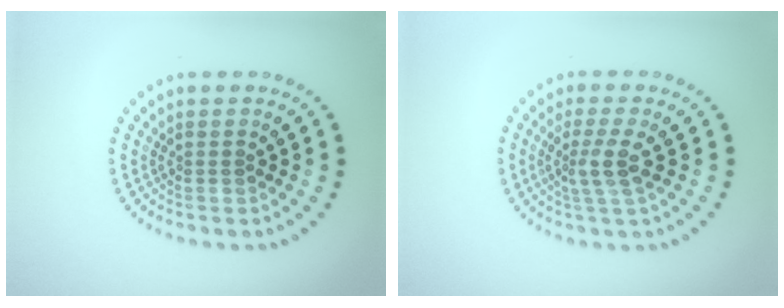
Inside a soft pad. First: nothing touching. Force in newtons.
{"total": 2.6, "press": 2.3, "slide": 1.2}